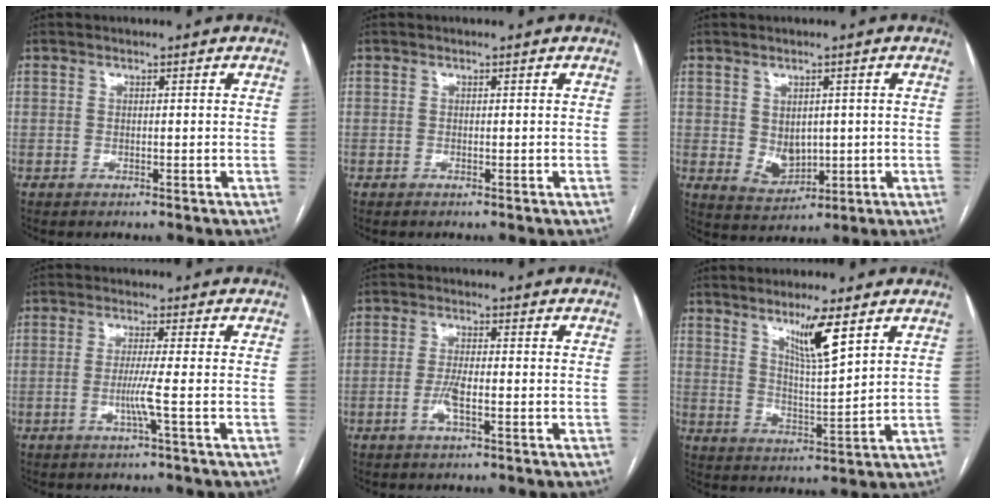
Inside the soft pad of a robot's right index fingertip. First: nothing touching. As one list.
[{"total": 0.0}, {"total": 4.9, "force": [0.3, 3.6, 3.3], "torque": [-0.058, -0.003, 0.026]}, {"total": 3.4, "force": [-0.9, -1.2, 3.1], "torque": [-0.063, -0.006, -0.018]}, {"total": 3.5, "force": [-1.2, 0.5, 3.2], "torque": [-0.067, -0.002, -0.023]}, {"total": 7.6, "force": [4.5, 0.3, 6.1], "torque": [-0.108, -0.014, 0.082]}]